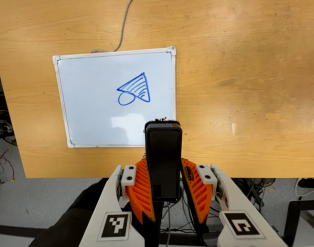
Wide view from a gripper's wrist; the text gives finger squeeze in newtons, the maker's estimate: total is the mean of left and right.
{"total": 4.8, "left": 3.4, "right": 6.3}